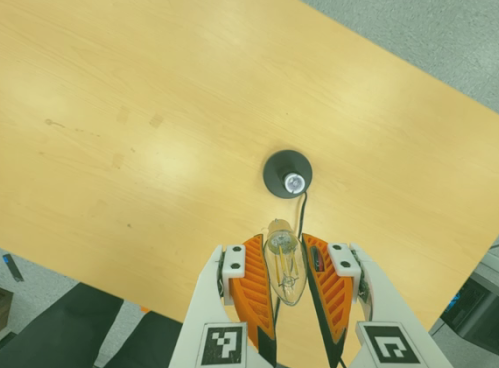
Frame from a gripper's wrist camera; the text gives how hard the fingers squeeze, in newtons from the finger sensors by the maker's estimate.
{"total": 12.6, "left": 13.5, "right": 11.7}